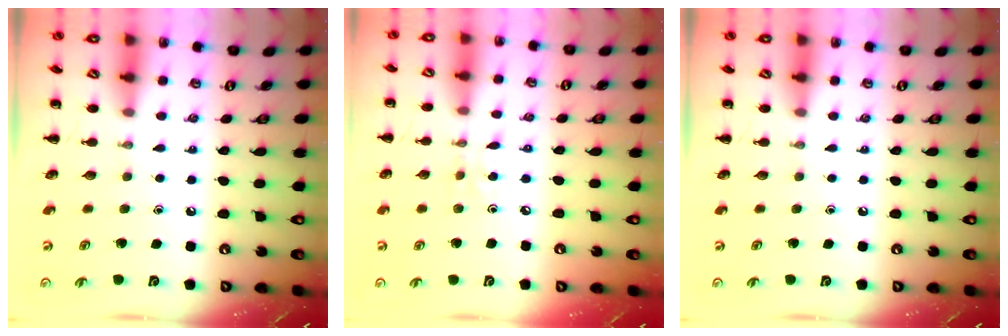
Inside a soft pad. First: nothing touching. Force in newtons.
{"total": 2.6, "press": 2.5, "slide": 0.8}
{"total": 0.0}